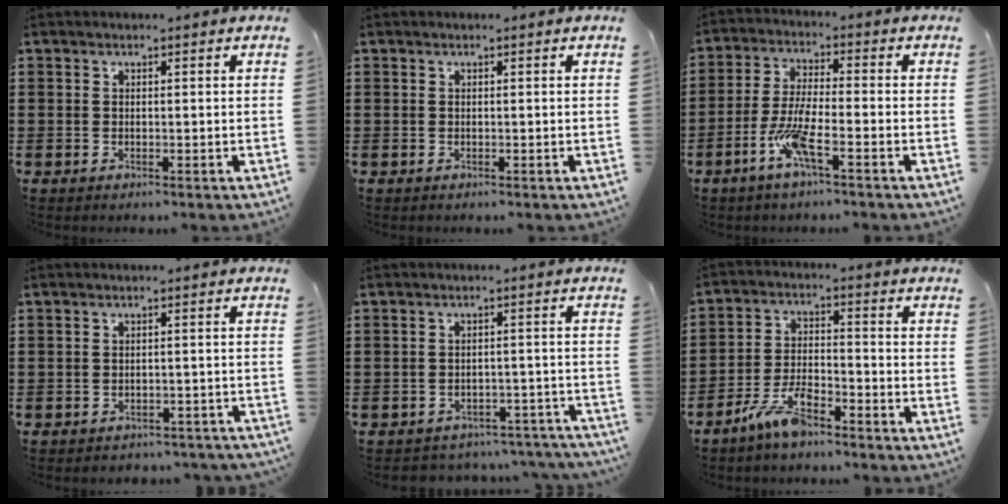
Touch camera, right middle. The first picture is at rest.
{"total": 0.0}
{"total": 6.7, "force": [-3.3, 1.0, 5.8], "torque": [-0.128, -0.009, -0.065]}
{"total": 2.0, "force": [-2.0, 0.3, 0.0], "torque": [-0.007, 0.001, -0.043]}
{"total": 3.0, "force": [-3.0, 0.5, 0.1], "torque": [-0.008, 0.002, -0.064]}
{"total": 6.6, "force": [-5.3, 1.8, 3.6], "torque": [-0.085, 0.004, -0.103]}